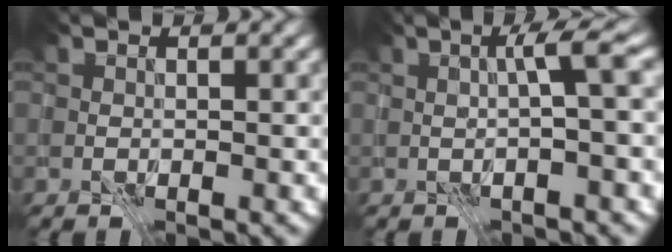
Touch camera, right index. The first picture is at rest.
{"total": 2.4, "force": [0.0, -0.3, 2.4], "torque": [-0.039, 0.014, -0.002]}